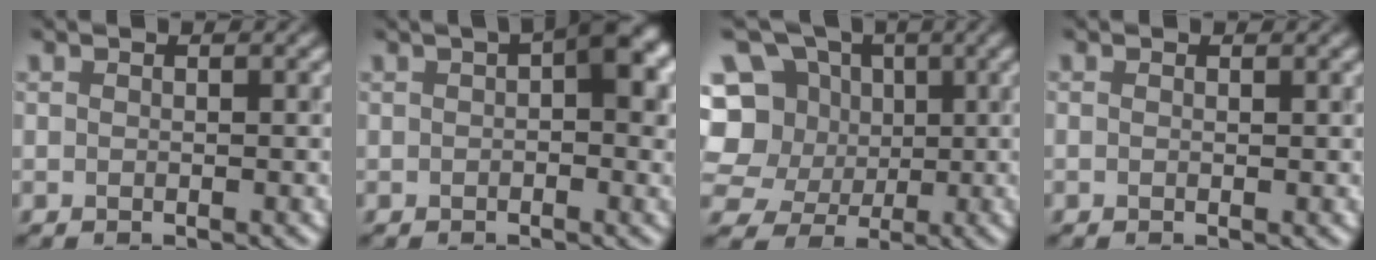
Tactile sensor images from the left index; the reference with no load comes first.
{"total": 4.3, "force": [1.1, 1.4, 3.9], "torque": [-0.042, 0.013, 0.010]}
{"total": 9.3, "force": [1.5, 8.4, 3.6], "torque": [-0.083, 0.041, -0.012]}
{"total": 0.0}